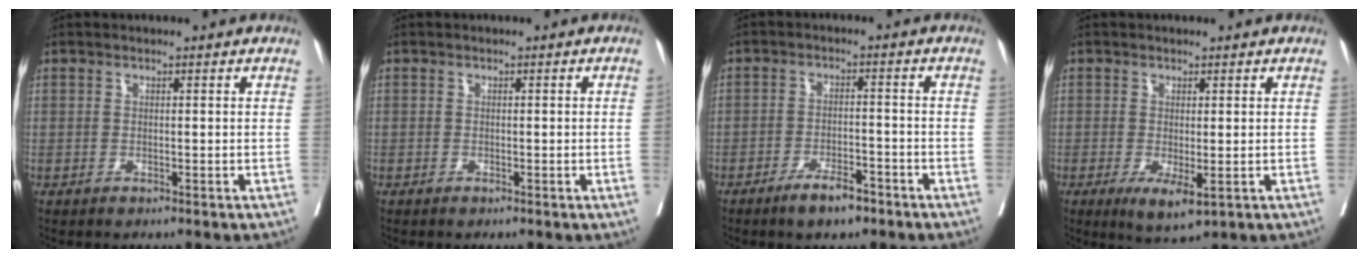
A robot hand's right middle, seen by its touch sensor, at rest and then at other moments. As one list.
[{"total": 0.5, "force": [0.0, -0.2, 0.5], "torque": [-0.003, 0.002, 0.002]}, {"total": 4.9, "force": [-3.5, 1.4, 3.1], "torque": [-0.056, 0.000, -0.057]}, {"total": 4.4, "force": [-1.4, 1.4, 4.0], "torque": [-0.063, -0.012, -0.013]}]